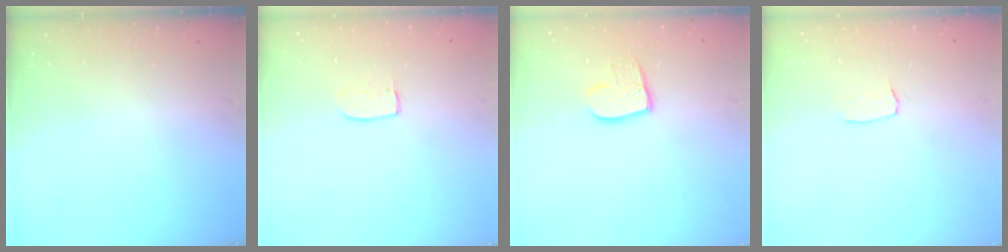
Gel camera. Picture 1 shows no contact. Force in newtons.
{"total": 5.0, "press": 5.0, "slide": 0.3}
{"total": 10.0, "press": 9.9, "slide": 0.7}
{"total": 3.0, "press": 3.0, "slide": 0.2}